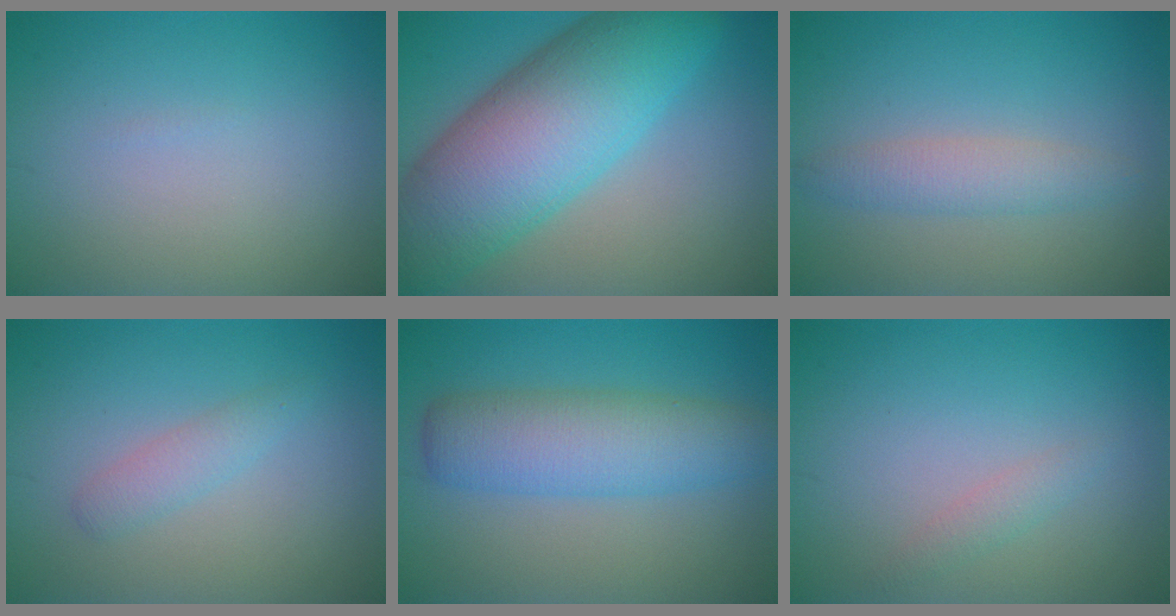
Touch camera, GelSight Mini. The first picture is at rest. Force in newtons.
{"total": 12.8, "press": 12.8, "slide": 0.2}
{"total": 2.5, "press": 2.5, "slide": 0.0}
{"total": 1.7, "press": 1.7, "slide": 0.0}
{"total": 6.1, "press": 6.1, "slide": 0.4}
{"total": 1.2, "press": 1.2, "slide": 0.0}